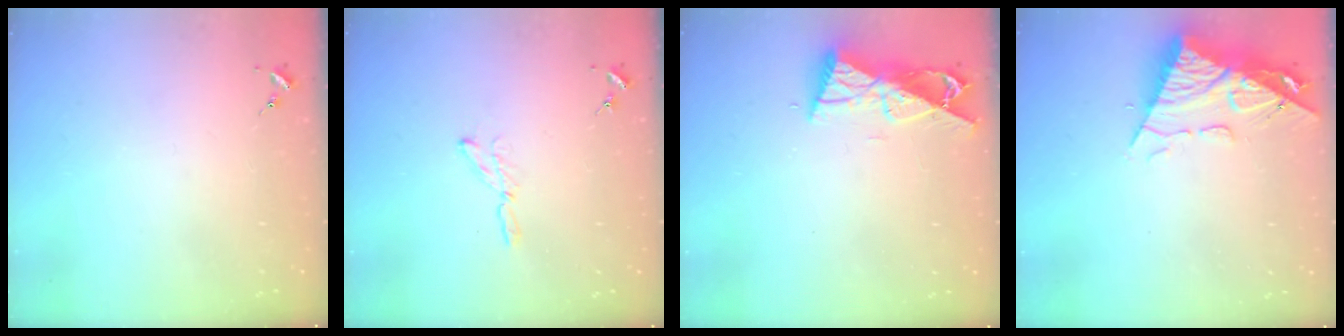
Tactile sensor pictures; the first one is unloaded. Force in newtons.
{"total": 3.8, "press": 3.8, "slide": 0.4}
{"total": 8.8, "press": 8.7, "slide": 1.0}
{"total": 12.3, "press": 12.2, "slide": 1.3}